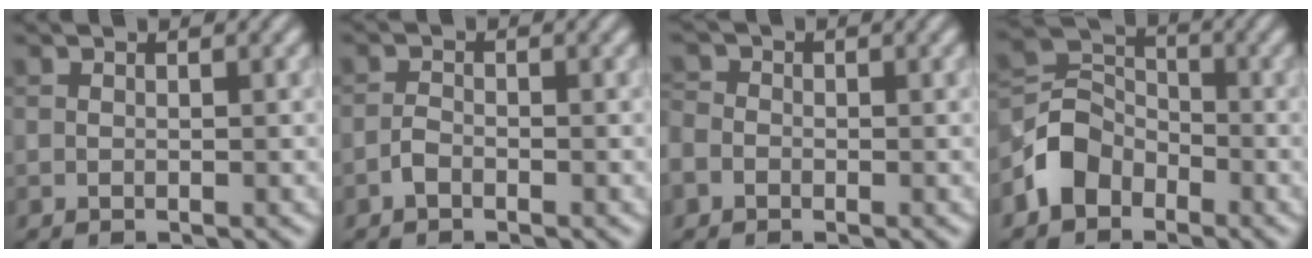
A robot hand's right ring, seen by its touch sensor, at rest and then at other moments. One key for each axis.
{"total": 1.1, "fx": -0.7, "fy": 0.5, "fz": 0.6, "tx": -0.012, "ty": 0.003, "tz": -0.018}
{"total": 2.2, "fx": -0.7, "fy": 1.9, "fz": 0.8, "tx": -0.006, "ty": 0.005, "tz": -0.022}
{"total": 4.3, "fx": -2.5, "fy": 3.2, "fz": 1.4, "tx": -0.028, "ty": 0.008, "tz": -0.058}